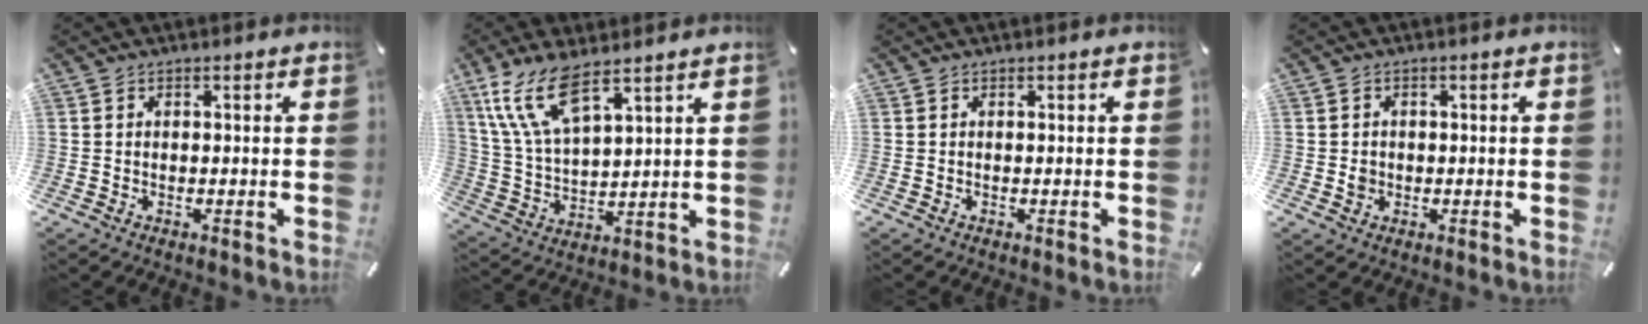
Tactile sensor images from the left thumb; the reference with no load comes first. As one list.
[{"total": 12.8, "force": [8.5, 4.2, 8.6], "torque": [-0.205, -0.029, 0.153]}, {"total": 0.0}, {"total": 2.0, "force": [-0.2, 1.8, 0.7], "torque": [-0.008, 0.002, -0.008]}]